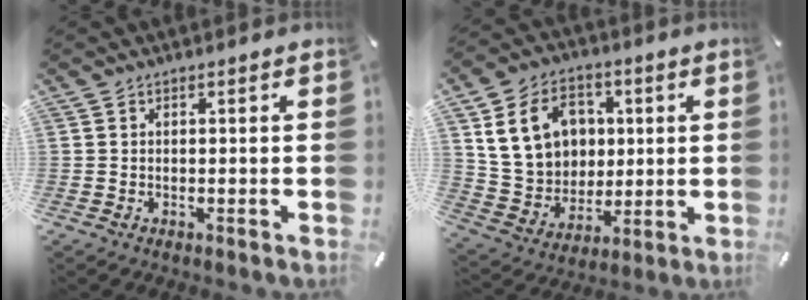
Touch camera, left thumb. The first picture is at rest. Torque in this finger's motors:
{"motor_torque": [1.89, 1.86, 1.60, -1.17, 0.17]}